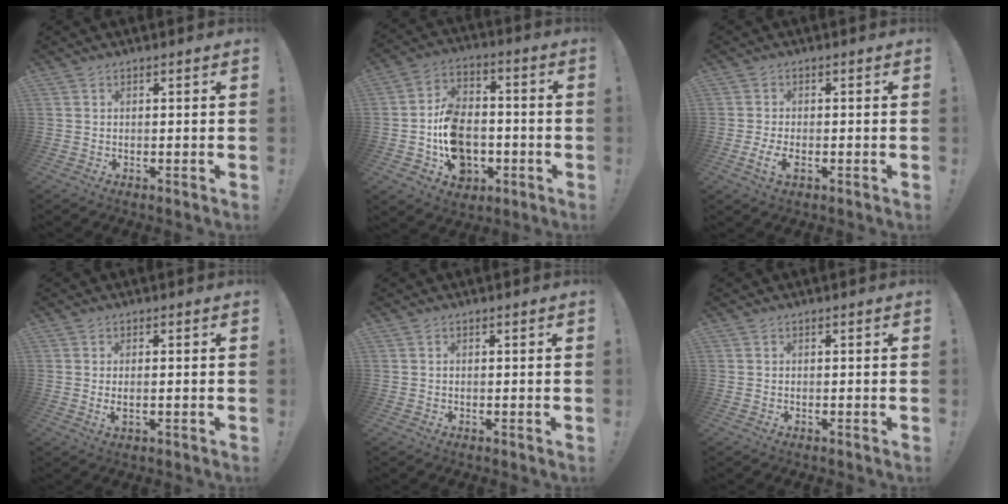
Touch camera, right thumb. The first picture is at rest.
{"total": 15.1, "force": [-4.0, 11.8, 8.4], "torque": [-0.133, 0.034, -0.061]}
{"total": 3.9, "force": [-1.4, 1.6, 3.2], "torque": [-0.063, -0.009, -0.029]}
{"total": 2.3, "force": [-0.2, 0.2, 2.2], "torque": [-0.036, -0.003, -0.004]}
{"total": 0.0}
{"total": 0.0}